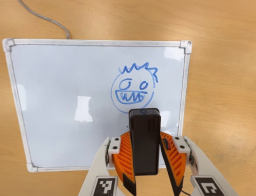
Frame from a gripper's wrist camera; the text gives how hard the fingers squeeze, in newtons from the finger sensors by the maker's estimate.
{"total": 5.5, "left": 5.5, "right": 5.6}